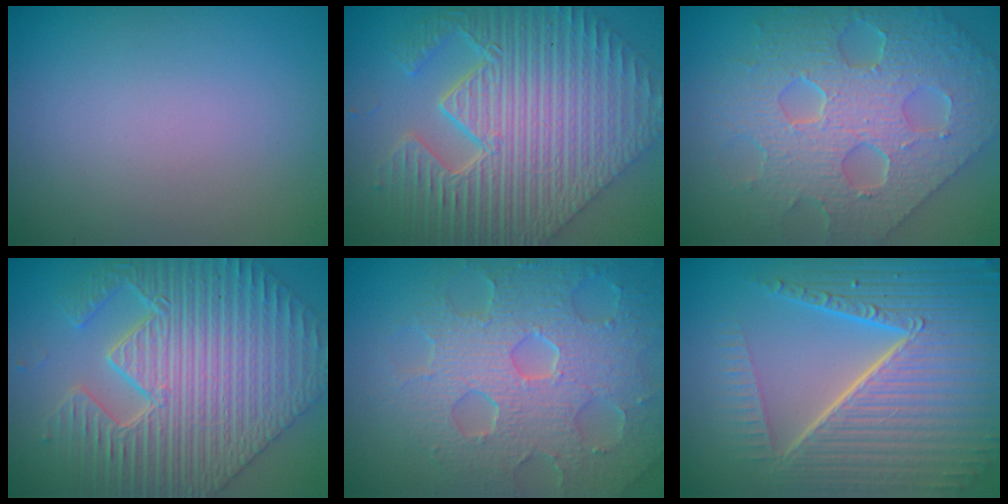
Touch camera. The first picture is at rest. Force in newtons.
{"total": 11.3, "press": 7.9, "slide": 8.1}
{"total": 8.7, "press": 6.4, "slide": 5.9}
{"total": 9.5, "press": 7.4, "slide": 6.0}
{"total": 8.5, "press": 5.9, "slide": 6.1}
{"total": 10.5, "press": 6.6, "slide": 8.2}